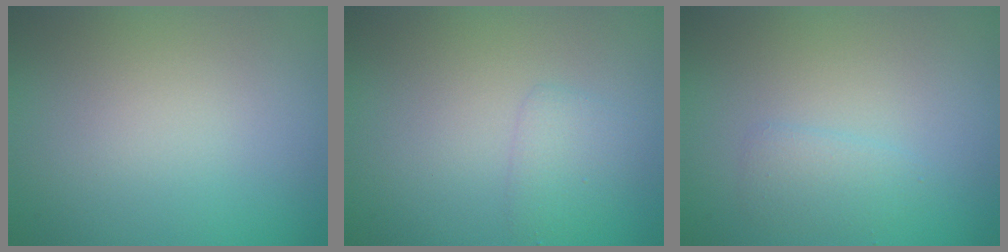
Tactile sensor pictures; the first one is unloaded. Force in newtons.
{"total": 1.6, "press": 1.6, "slide": 0.1}
{"total": 1.4, "press": 1.4, "slide": 0.2}